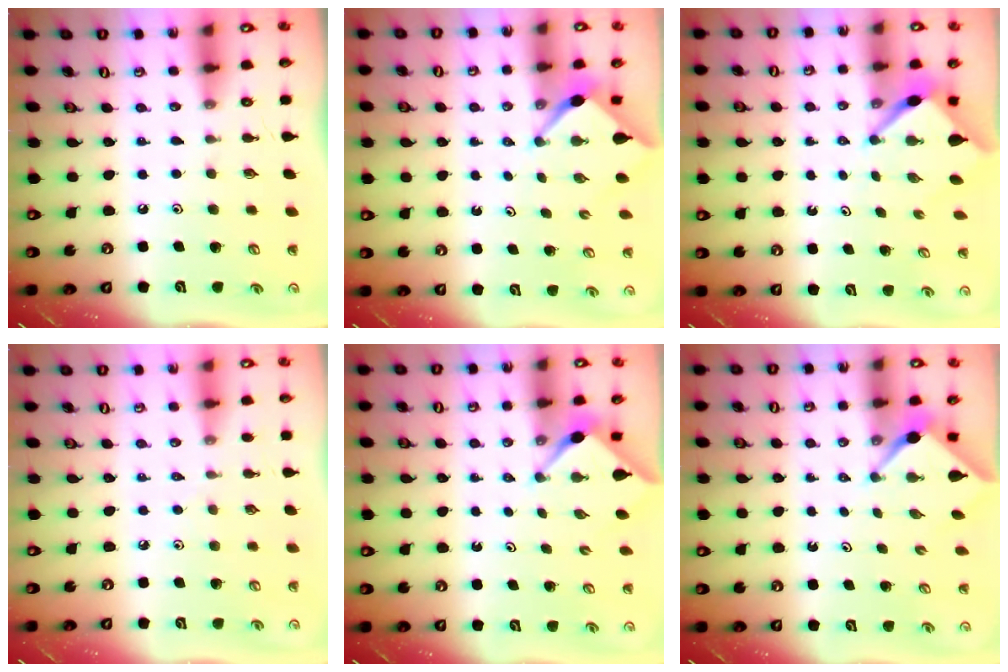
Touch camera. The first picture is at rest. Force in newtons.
{"total": 2.6, "press": 2.6, "slide": 0.3}
{"total": 4.2, "press": 4.2, "slide": 0.4}
{"total": 3.3, "press": 3.3, "slide": 0.6}
{"total": 3.1, "press": 3.1, "slide": 0.2}
{"total": 2.5, "press": 2.5, "slide": 0.3}